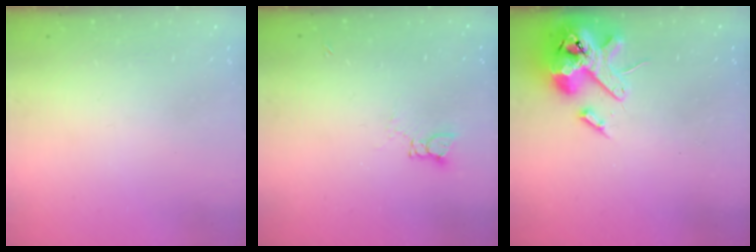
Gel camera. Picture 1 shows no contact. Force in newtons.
{"total": 3.1, "press": 3.1, "slide": 0.3}
{"total": 14.5, "press": 14.3, "slide": 2.4}